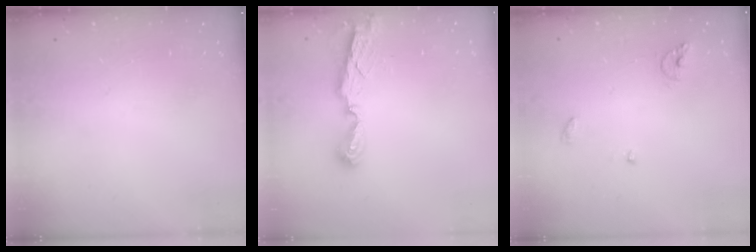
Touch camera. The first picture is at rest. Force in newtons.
{"total": 7.8, "press": 7.8, "slide": 0.5}
{"total": 5.7, "press": 5.7, "slide": 0.5}